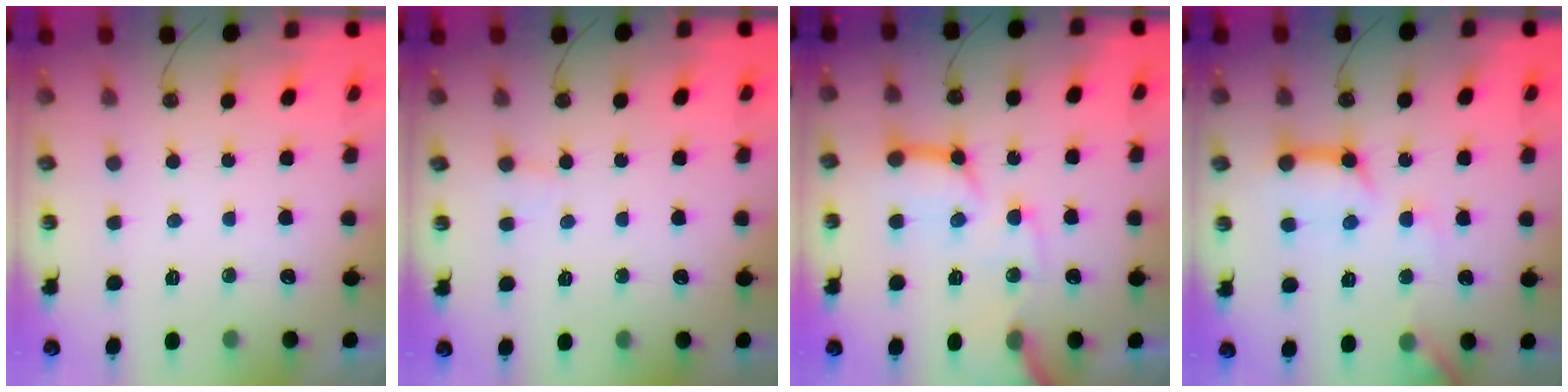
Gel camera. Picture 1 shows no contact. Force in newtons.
{"total": 2.3, "press": 2.3, "slide": 0.1}
{"total": 15.2, "press": 15.1, "slide": 1.8}
{"total": 12.2, "press": 12.1, "slide": 1.3}